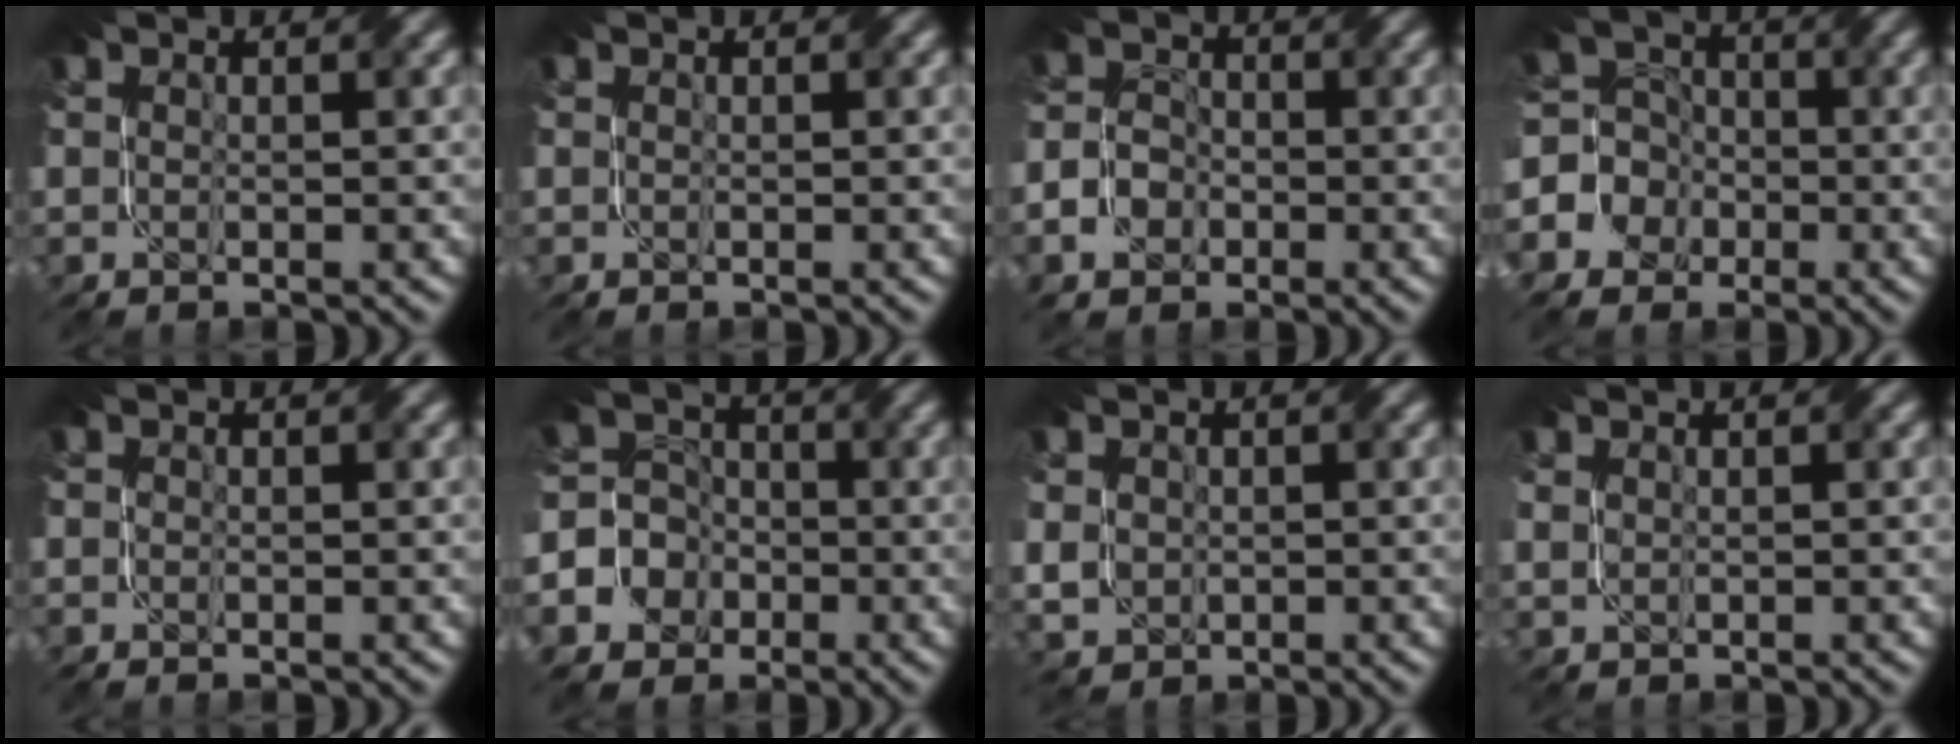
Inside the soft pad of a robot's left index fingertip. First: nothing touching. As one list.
[{"total": 0.0}, {"total": 2.9, "force": [-1.9, 1.8, 1.1], "torque": [-0.013, 0.001, -0.046]}, {"total": 7.5, "force": [-2.9, 6.7, 1.6], "torque": [-0.039, 0.020, -0.090]}, {"total": 0.0}, {"total": 7.3, "force": [-3.5, 6.3, 1.1], "torque": [-0.019, 0.004, -0.090]}, {"total": 2.4, "force": [0.0, 2.2, 1.0], "torque": [-0.041, 0.005, 0.000]}, {"total": 0.6, "force": [0.4, 0.2, 0.4], "torque": [-0.012, 0.001, 0.009]}]